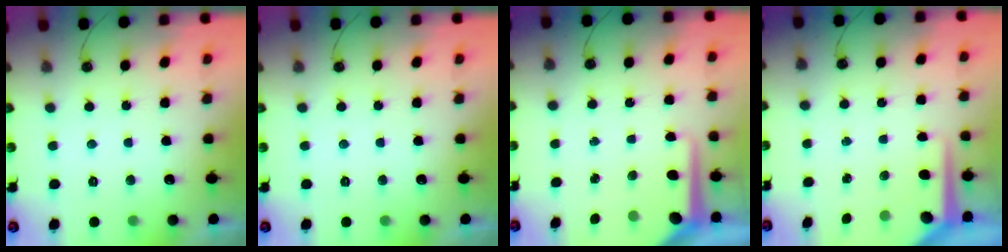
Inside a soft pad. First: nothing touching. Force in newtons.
{"total": 0.0}
{"total": 8.7, "press": 8.7, "slide": 0.8}
{"total": 6.7, "press": 6.7, "slide": 0.6}